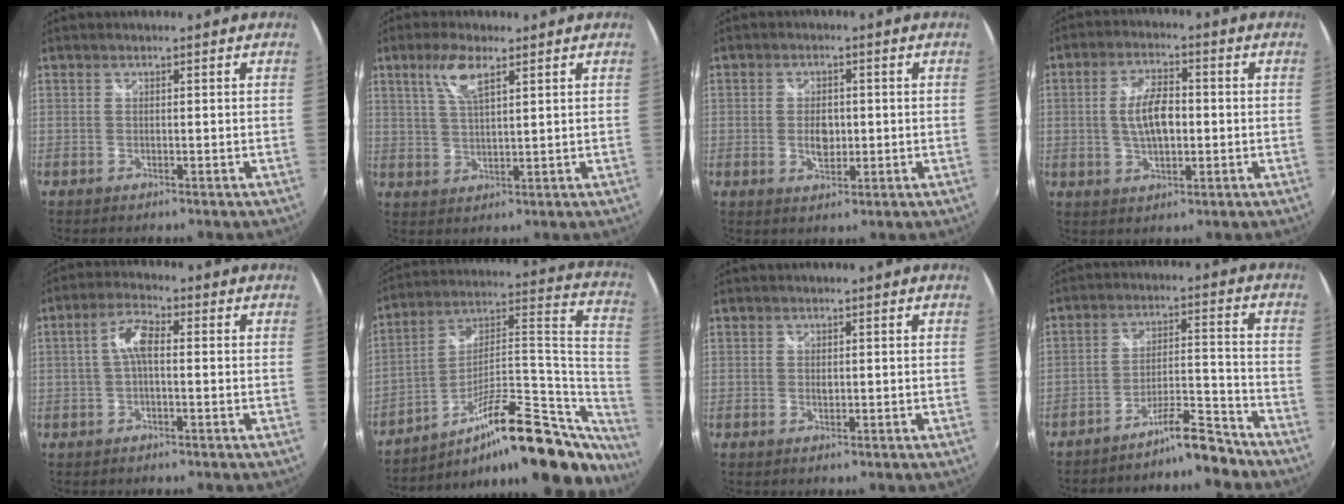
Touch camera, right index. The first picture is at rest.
{"total": 6.0, "force": [3.3, 1.6, 4.8], "torque": [-0.095, 0.004, 0.066]}
{"total": 4.3, "force": [-0.4, 2.7, 3.4], "torque": [-0.060, -0.001, -0.007]}
{"total": 7.8, "force": [-0.3, 3.5, 7.0], "torque": [-0.132, 0.006, -0.002]}
{"total": 4.9, "force": [-0.1, 1.8, 4.6], "torque": [-0.093, 0.015, -0.002]}
{"total": 29.4, "force": [-20.3, 8.7, 19.5], "torque": [-0.239, 0.032, -0.299]}
{"total": 0.7, "force": [0.1, 0.5, 0.5], "torque": [-0.009, 0.000, 0.002]}
{"total": 8.0, "force": [-7.4, 0.7, 3.0], "torque": [-0.053, 0.024, -0.120]}